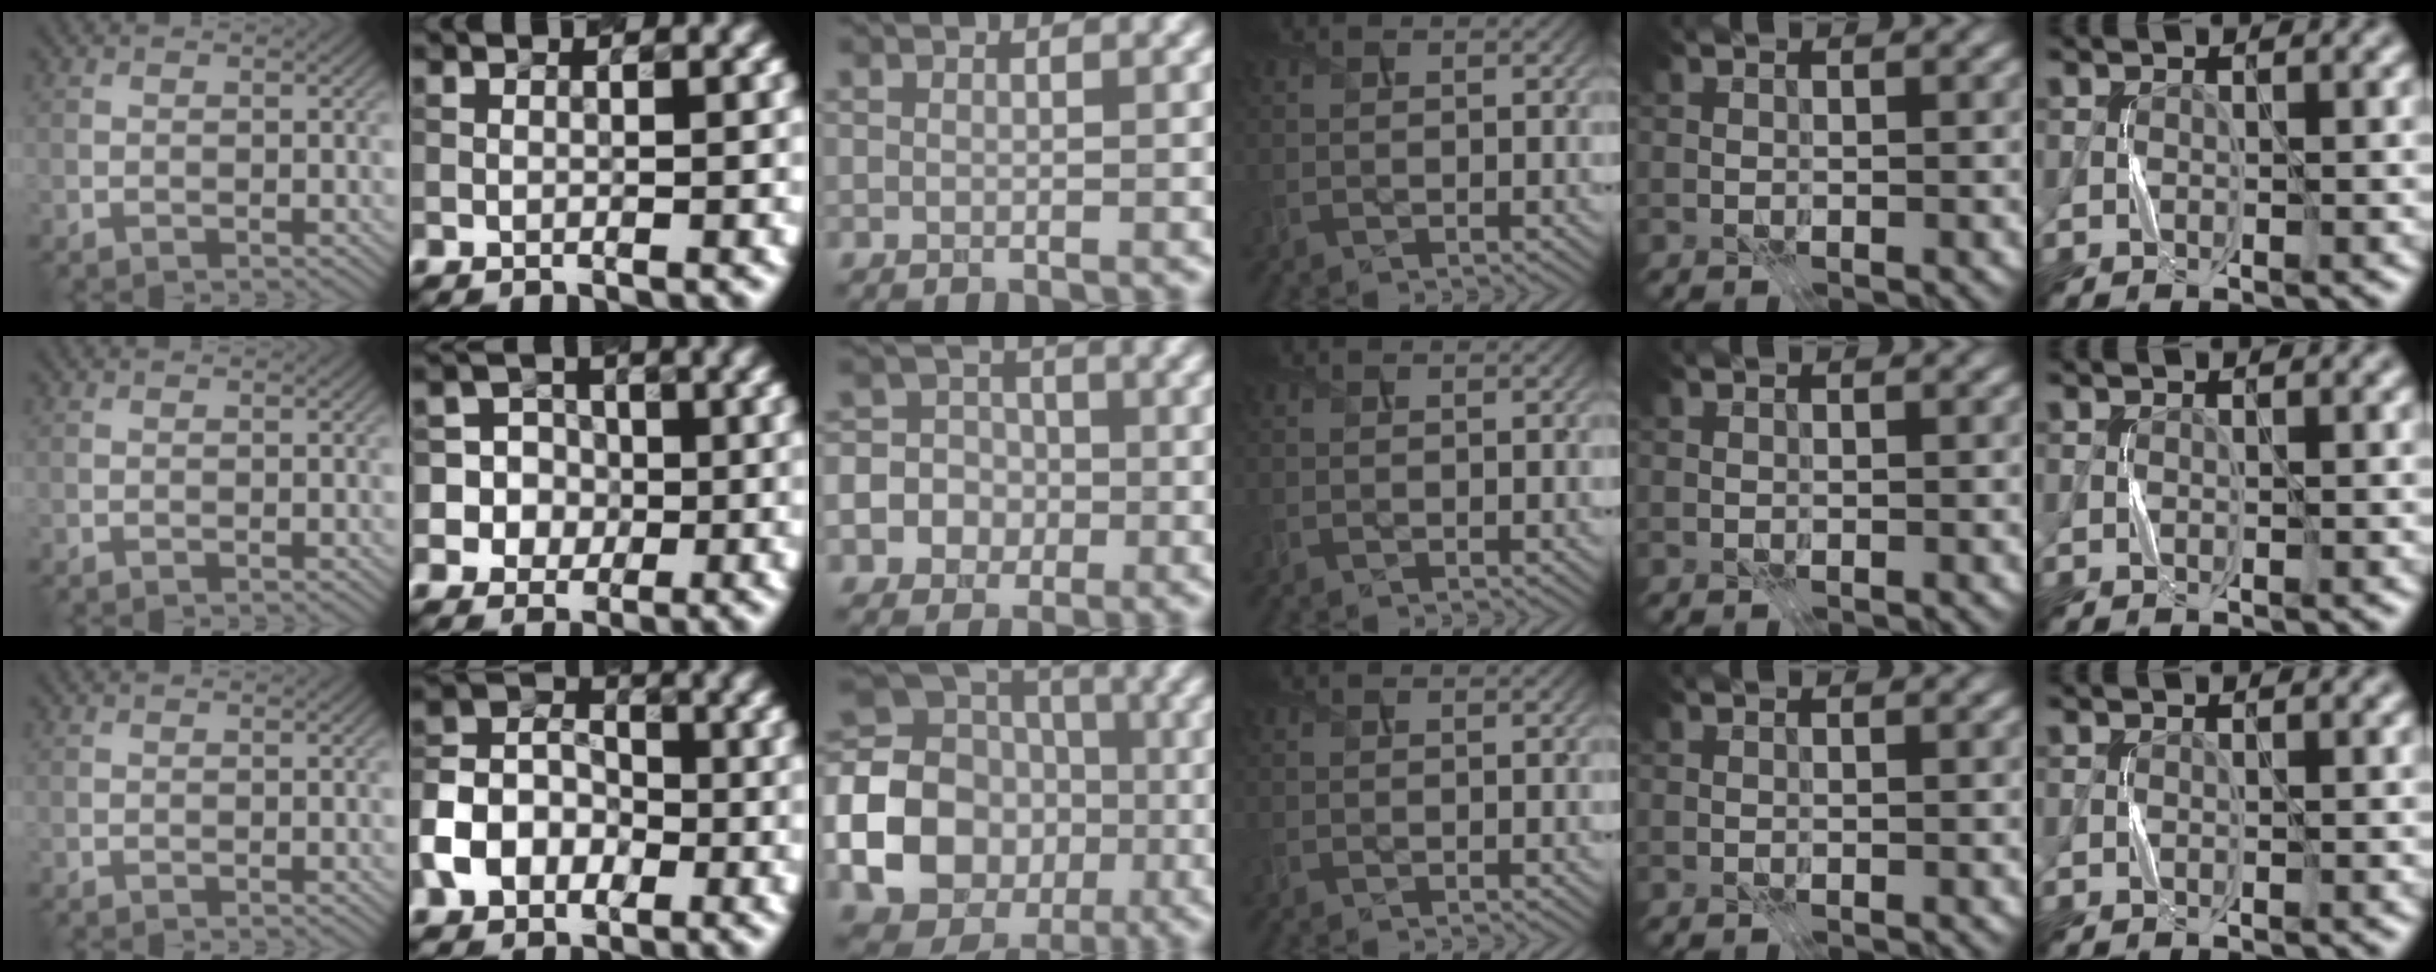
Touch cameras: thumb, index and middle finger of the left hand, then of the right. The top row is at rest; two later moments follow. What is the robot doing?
{"motion": "press", "object": "gel pad"}